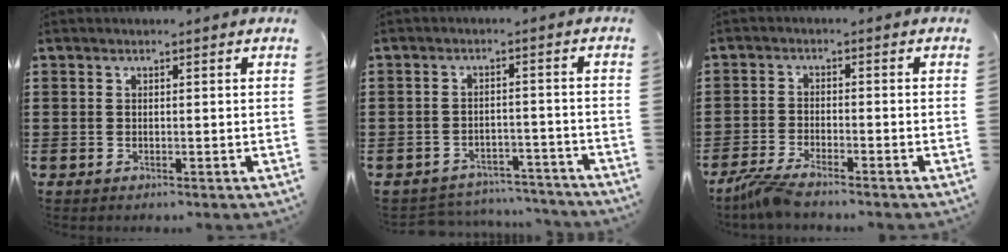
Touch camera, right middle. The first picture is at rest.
{"total": 3.9, "force": [-3.8, 0.7, 0.0], "torque": [-0.006, 0.005, -0.081]}
{"total": 3.7, "force": [-3.3, -0.1, 1.7], "torque": [-0.052, -0.015, -0.067]}